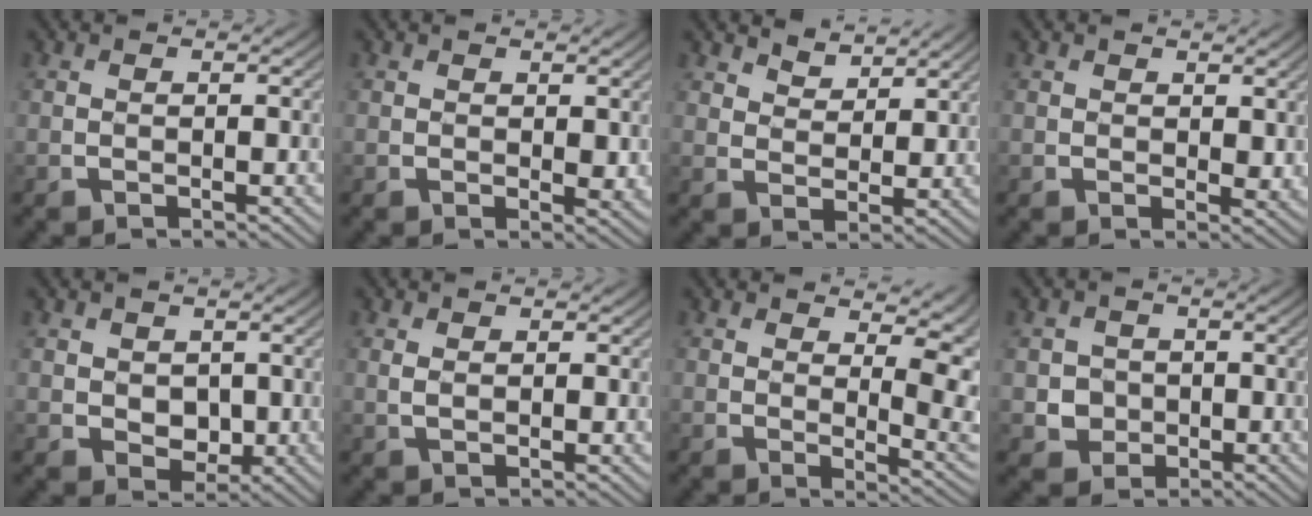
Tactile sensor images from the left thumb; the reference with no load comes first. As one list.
[{"total": 2.2, "force": [1.1, 1.5, 1.2], "torque": [-0.029, -0.004, 0.020]}, {"total": 4.2, "force": [3.4, 2.2, 1.3], "torque": [-0.032, -0.009, 0.061]}, {"total": 2.8, "force": [1.5, 1.8, 1.5], "torque": [-0.036, -0.003, 0.026]}, {"total": 4.2, "force": [0.2, 3.6, 2.2], "torque": [-0.062, -0.001, -0.007]}, {"total": 1.9, "force": [0.5, 1.4, 1.2], "torque": [-0.032, -0.001, 0.006]}, {"total": 9.2, "force": [4.9, 3.8, 6.8], "torque": [-0.103, 0.009, 0.075]}, {"total": 3.2, "force": [-0.6, 3.1, 0.4], "torque": [-0.032, -0.008, -0.017]}]